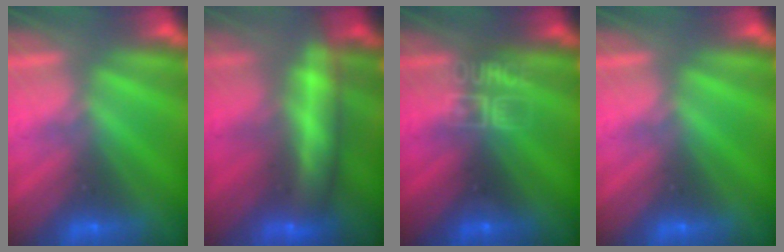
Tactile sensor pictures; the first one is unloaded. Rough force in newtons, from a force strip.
{"total": 8.4}
{"total": 3.1}
{"total": 0.0}